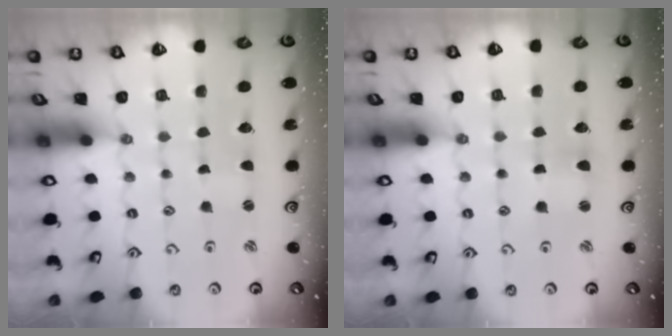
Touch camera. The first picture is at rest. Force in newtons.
{"total": 1.7, "press": 1.6, "slide": 0.4}